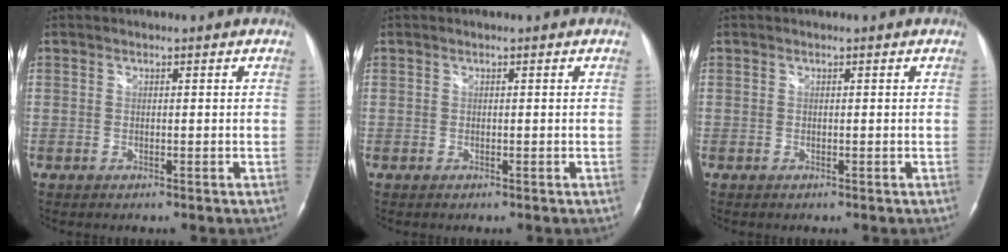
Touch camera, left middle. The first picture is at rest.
{"total": 0.0}
{"total": 0.0}